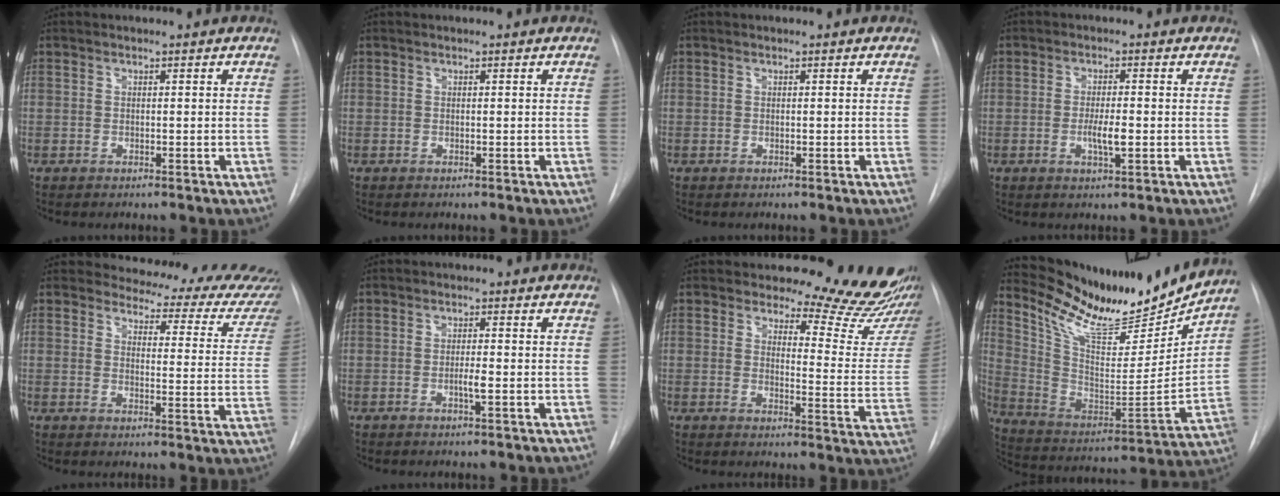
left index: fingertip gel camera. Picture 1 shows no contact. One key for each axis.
{"total": 0.0}
{"total": 0.0}
{"total": 3.4, "fx": -0.8, "fy": 0.6, "fz": 3.3, "tx": -0.062, "ty": -0.003, "tz": -0.013}
{"total": 18.5, "fx": 17.4, "fy": 4.5, "fz": 4.4, "tx": -0.020, "ty": -0.078, "tz": 0.168}
{"total": 1.9, "fx": -0.6, "fy": 0.1, "fz": 1.8, "tx": -0.035, "ty": -0.001, "tz": -0.012}
{"total": 16.3, "fx": 15.6, "fy": 2.3, "fz": 4.4, "tx": -0.034, "ty": -0.121, "tz": 0.155}
{"total": 21.5, "fx": 19.5, "fy": 3.7, "fz": 8.2, "tx": -0.149, "ty": -0.048, "tz": 0.315}